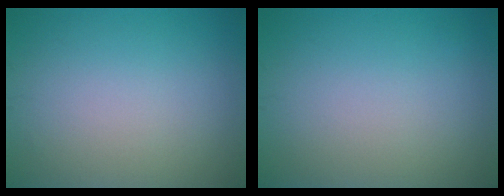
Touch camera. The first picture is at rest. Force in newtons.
{"total": 0.0}